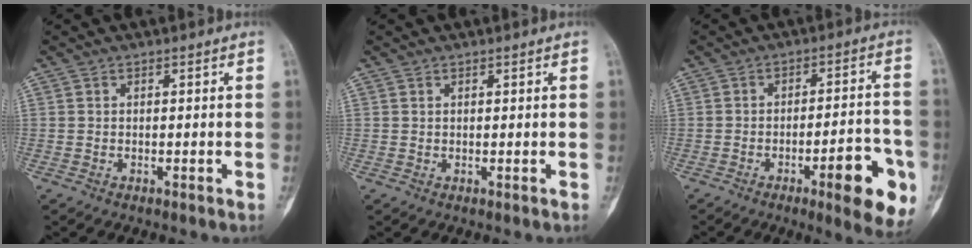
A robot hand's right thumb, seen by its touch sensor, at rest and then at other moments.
{"total": 0.0}
{"total": 13.8, "force": [-5.8, 3.7, 11.9], "torque": [-0.134, 0.025, -0.073]}